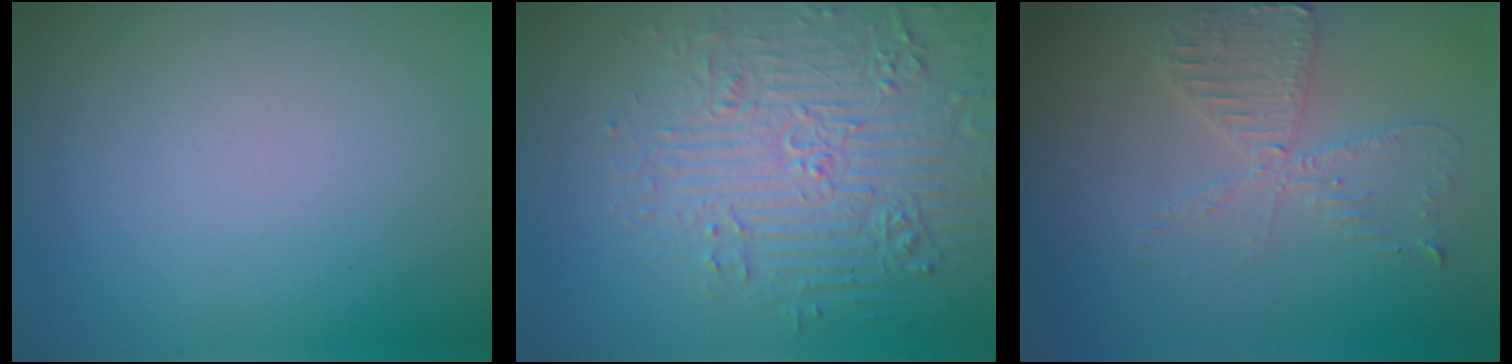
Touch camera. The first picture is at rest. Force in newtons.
{"total": 5.2, "press": 5.1, "slide": 1.3}
{"total": 3.3, "press": 2.8, "slide": 1.7}